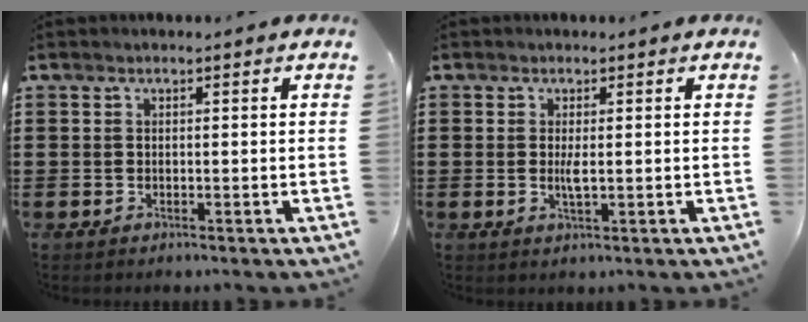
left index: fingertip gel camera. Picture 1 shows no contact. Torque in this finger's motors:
{"motor_torque": [0.58, 0.13, 0.10, 0.05]}